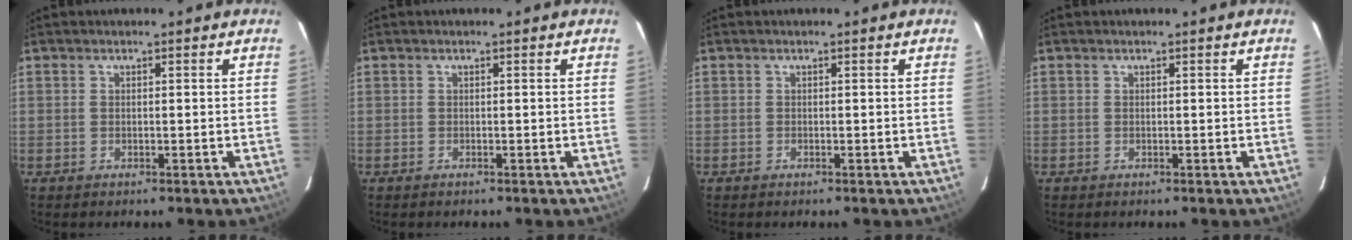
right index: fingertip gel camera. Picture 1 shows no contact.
{"total": 0.0}
{"total": 0.0}
{"total": 0.0}